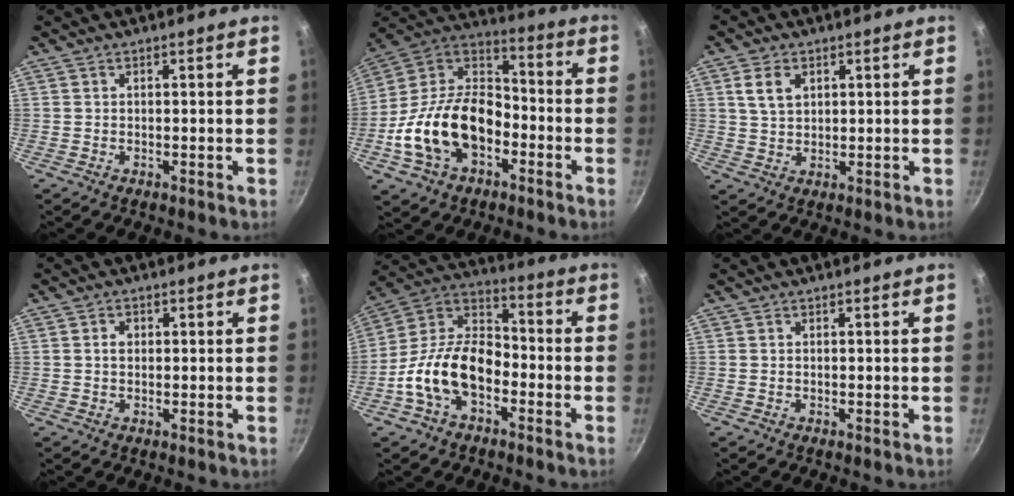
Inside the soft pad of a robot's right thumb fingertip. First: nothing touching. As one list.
[{"total": 21.5, "force": [-6.7, 13.8, 15.0], "torque": [-0.253, 0.058, -0.133]}, {"total": 5.0, "force": [1.8, 3.5, 3.1], "torque": [-0.045, -0.003, 0.038]}, {"total": 1.8, "force": [0.2, 1.4, 1.1], "torque": [-0.016, 0.005, 0.003]}, {"total": 16.4, "force": [-5.6, 10.0, 11.6], "torque": [-0.183, 0.056, -0.123]}, {"total": 0.0}]